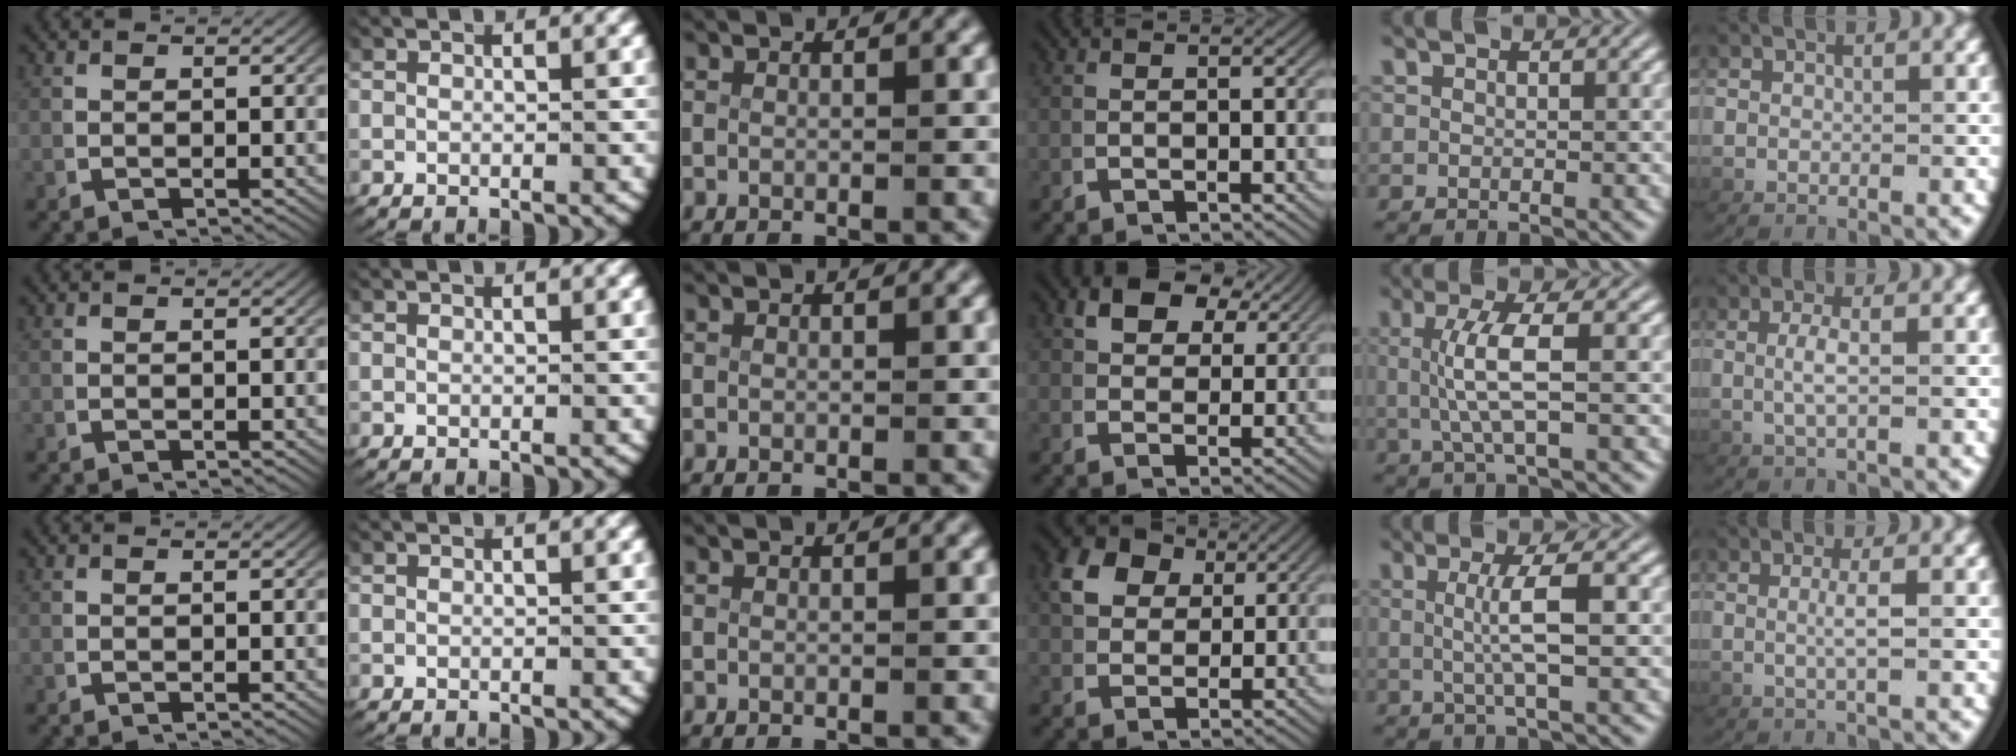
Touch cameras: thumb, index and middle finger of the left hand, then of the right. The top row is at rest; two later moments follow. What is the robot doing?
{"motion": "lift_and_place", "object": "card"}